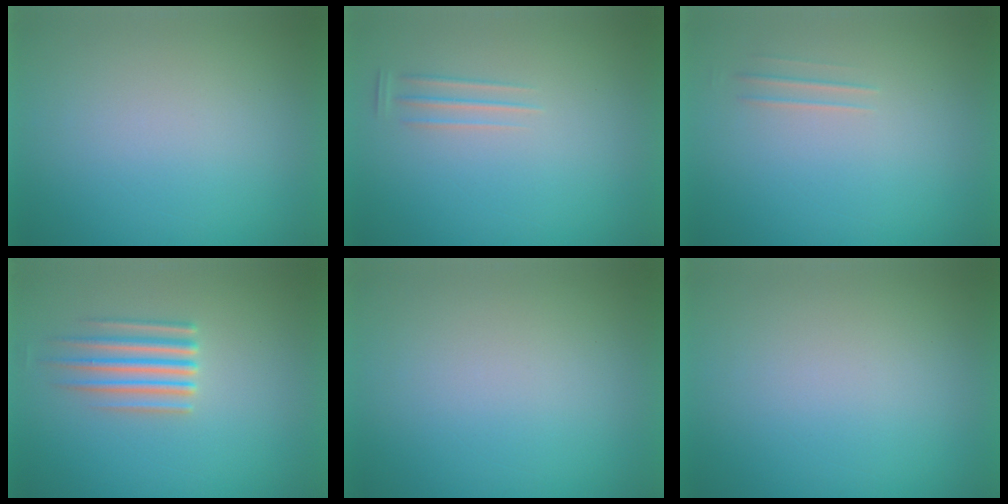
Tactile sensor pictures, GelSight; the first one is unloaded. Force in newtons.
{"total": 1.3}
{"total": 1.8}
{"total": 3.4}
{"total": 0.0}
{"total": 0.0}